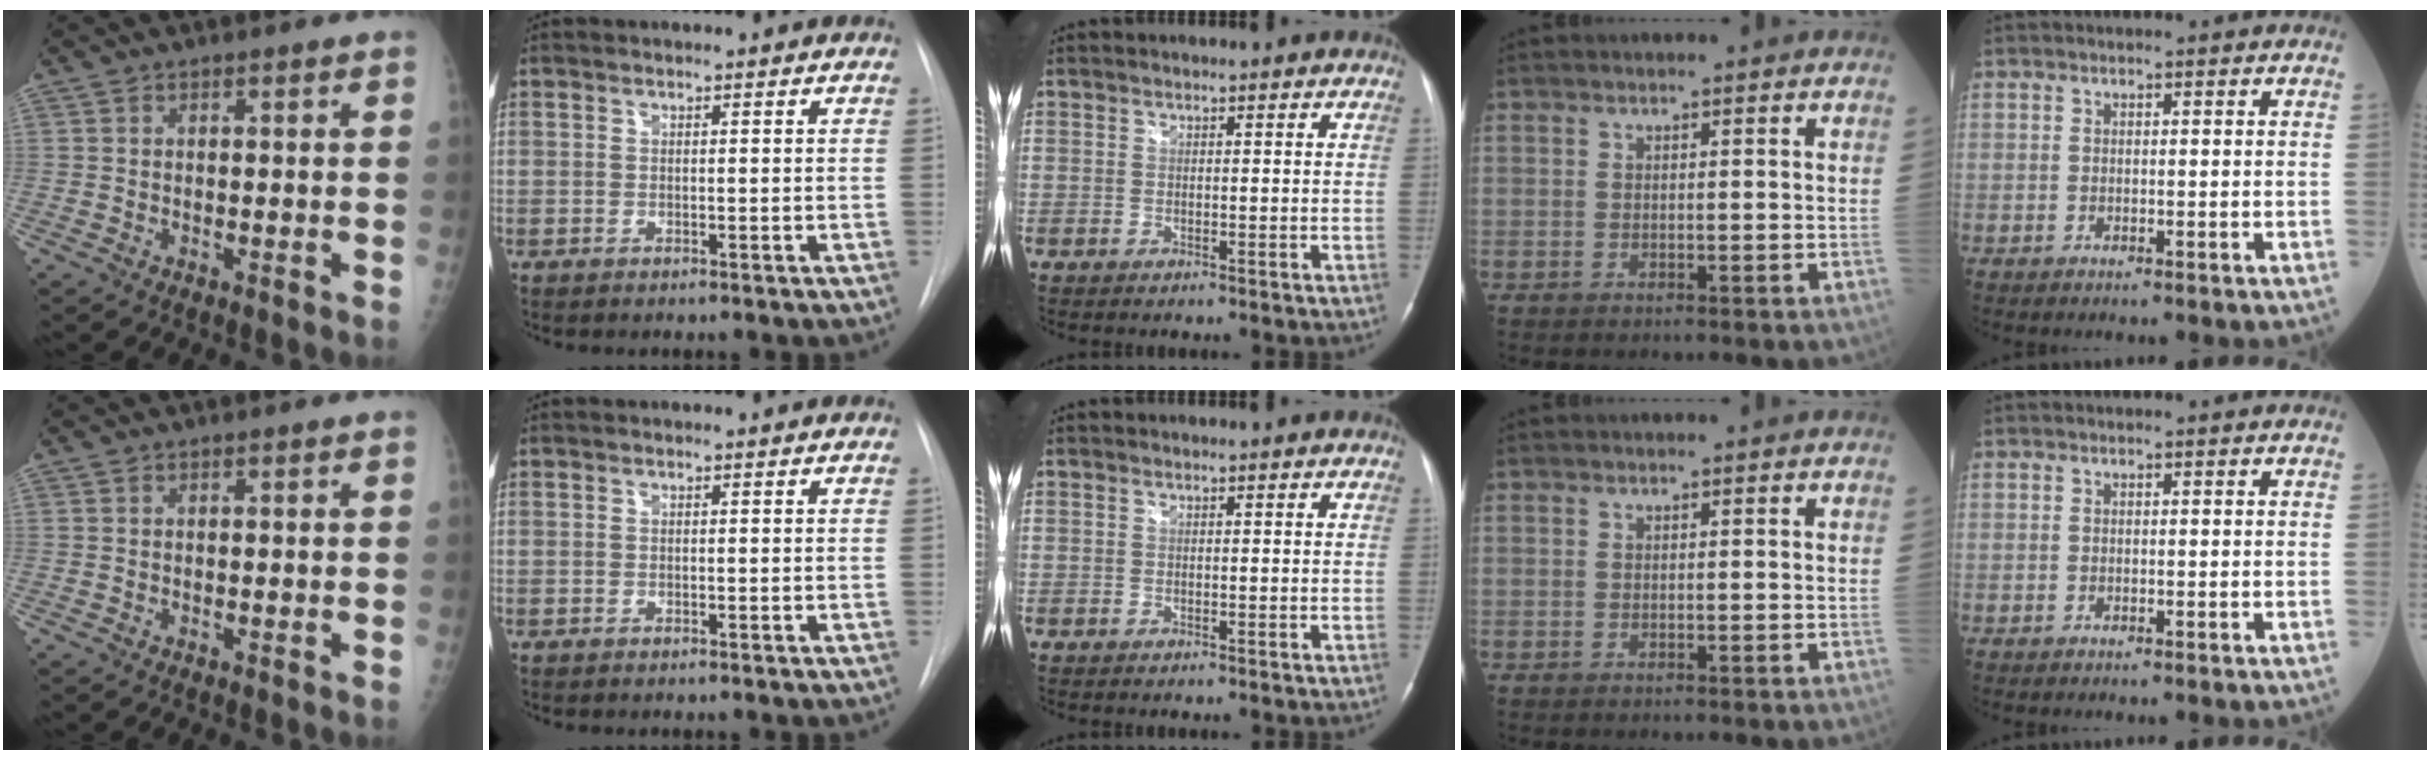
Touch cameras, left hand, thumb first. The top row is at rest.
{}